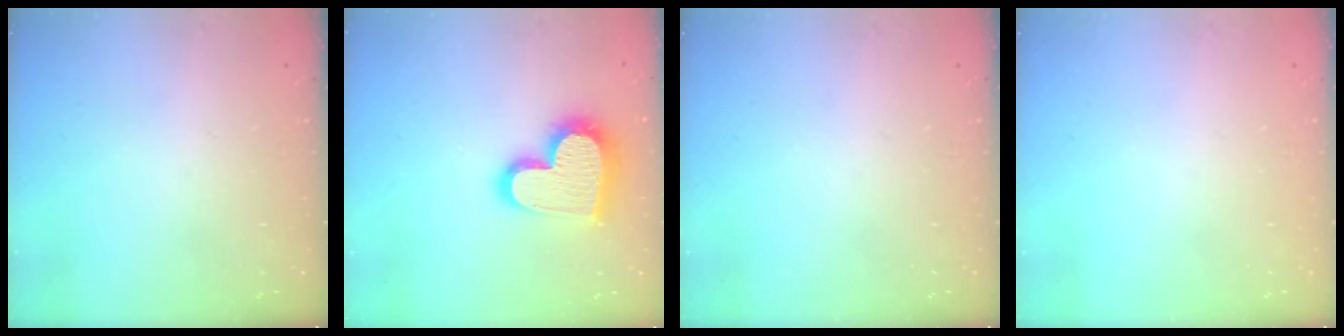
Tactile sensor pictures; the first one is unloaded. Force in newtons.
{"total": 21.8, "press": 21.7, "slide": 1.6}
{"total": 0.0}
{"total": 0.0}